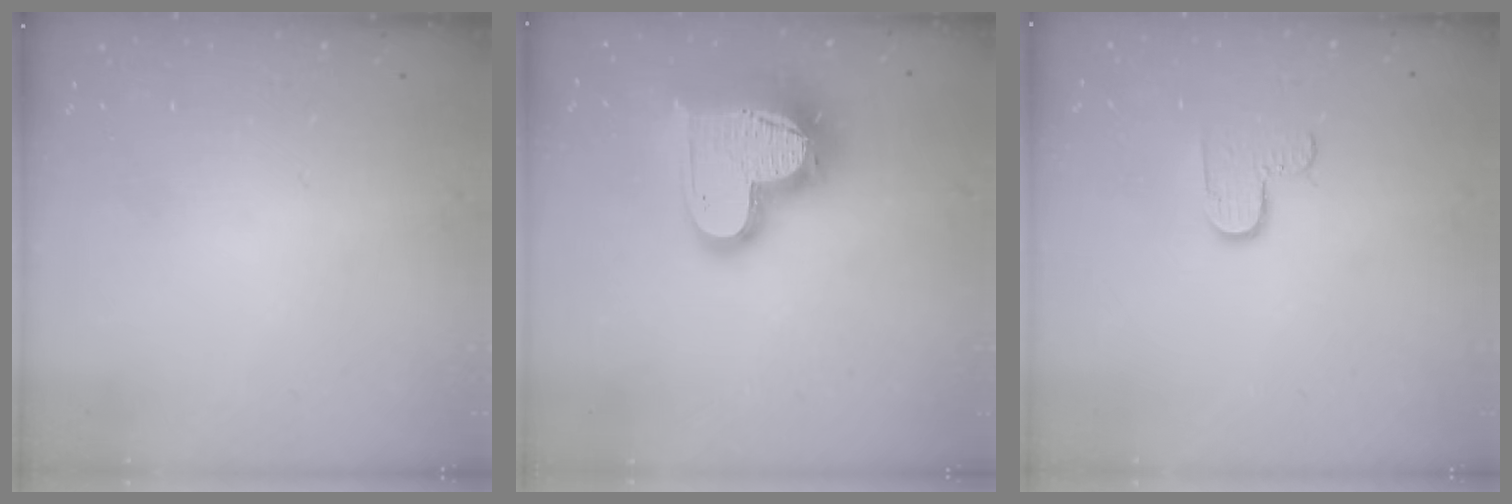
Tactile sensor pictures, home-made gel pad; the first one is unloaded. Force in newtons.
{"total": 19.3, "press": 19.2, "slide": 1.7}
{"total": 4.8, "press": 4.8, "slide": 0.4}